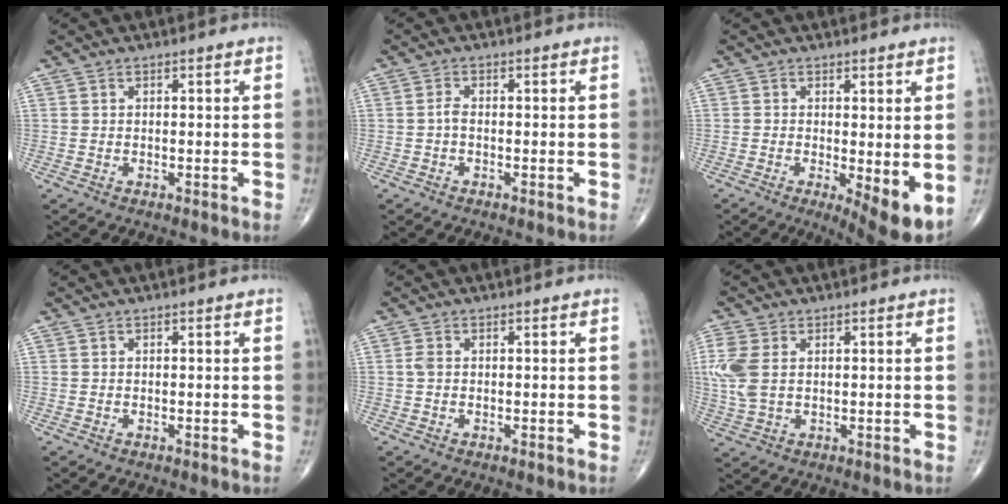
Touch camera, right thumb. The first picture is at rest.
{"total": 1.3, "force": [-0.4, 0.6, 1.1], "torque": [-0.020, 0.002, -0.010]}
{"total": 7.0, "force": [-1.2, 2.1, 6.6], "torque": [-0.097, -0.020, -0.016]}
{"total": 0.0}
{"total": 1.2, "force": [0.0, 0.7, 0.9], "torque": [-0.021, 0.001, -0.001]}
{"total": 7.0, "force": [1.2, 4.4, 5.3], "torque": [-0.148, 0.007, 0.029]}